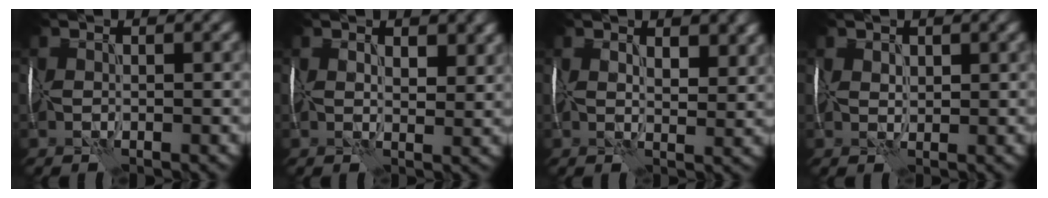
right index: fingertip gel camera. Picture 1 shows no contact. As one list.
[{"total": 3.2, "force": [1.5, 1.6, 2.3], "torque": [-0.031, 0.002, 0.024]}, {"total": 3.9, "force": [2.0, 1.7, 2.9], "torque": [-0.039, 0.001, 0.031]}, {"total": 1.4, "force": [1.0, 0.9, 0.5], "torque": [-0.011, 0.001, 0.019]}]